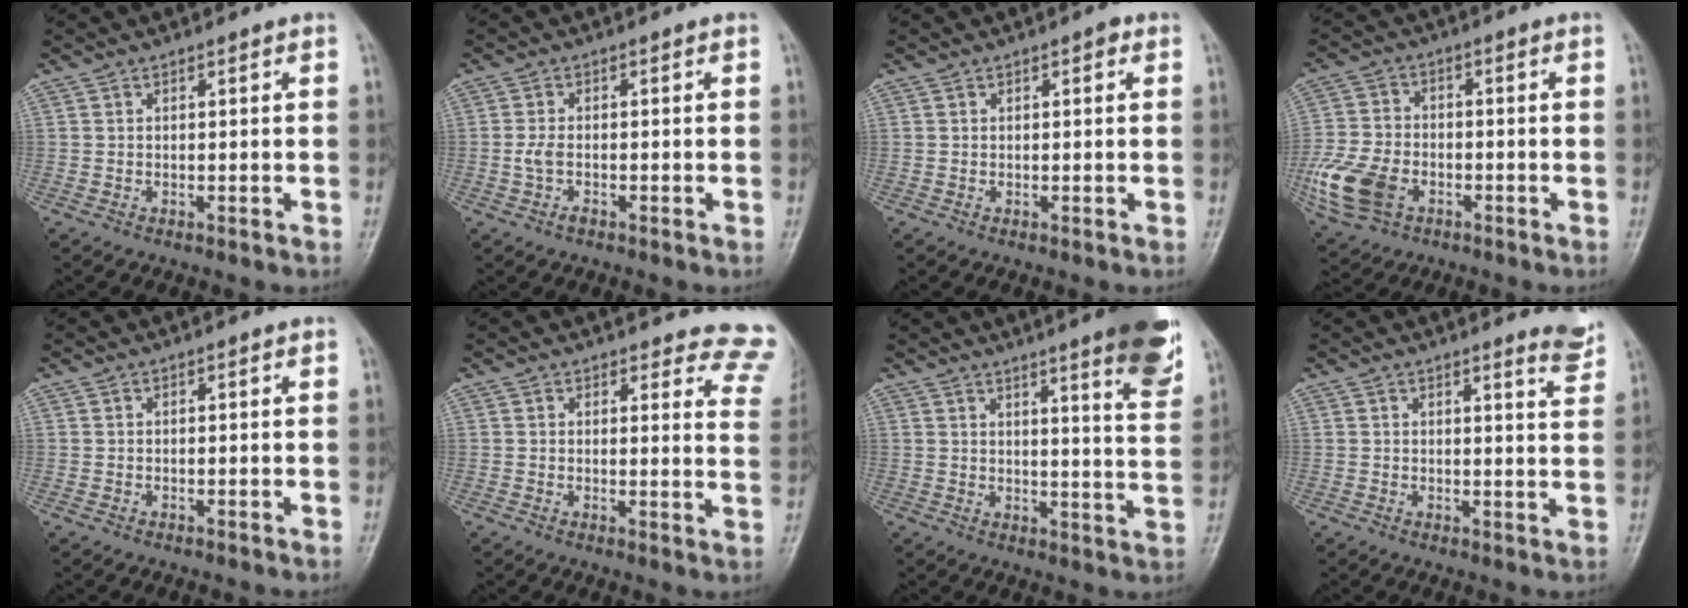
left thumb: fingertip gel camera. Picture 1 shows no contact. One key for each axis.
{"total": 2.2, "fx": -0.8, "fy": 1.2, "fz": 1.7, "tx": -0.042, "ty": 0.007, "tz": -0.018}
{"total": 0.9, "fx": 0.4, "fy": 0.5, "fz": 0.7, "tx": -0.003, "ty": 0.001, "tz": 0.001}
{"total": 12.3, "fx": -4.4, "fy": 8.5, "fz": 7.8, "tx": -0.166, "ty": 0.006, "tz": -0.084}
{"total": 0.0}
{"total": 11.1, "fx": 10.6, "fy": 3.1, "fz": 0.6, "tx": 0.054, "ty": -0.089, "tz": 0.077}
{"total": 12.9, "fx": 8.2, "fy": 1.6, "fz": 9.8, "tx": -0.109, "ty": -0.046, "tz": 0.099}
{"total": 3.5, "fx": 3.3, "fy": 0.1, "fz": 1.2, "tx": -0.014, "ty": -0.038, "tz": 0.028}